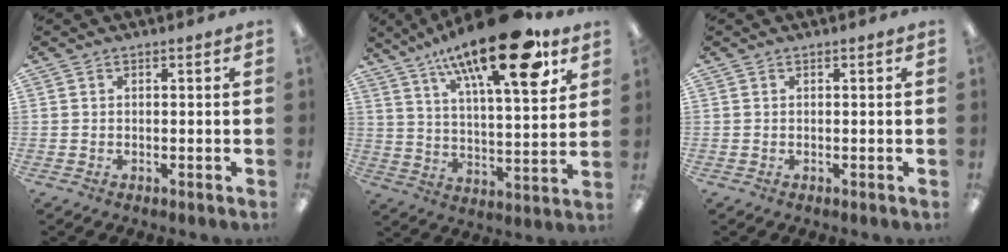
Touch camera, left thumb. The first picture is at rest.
{"total": 22.7, "force": [14.1, 6.9, 16.3], "torque": [-0.253, -0.072, 0.223]}
{"total": 0.0}